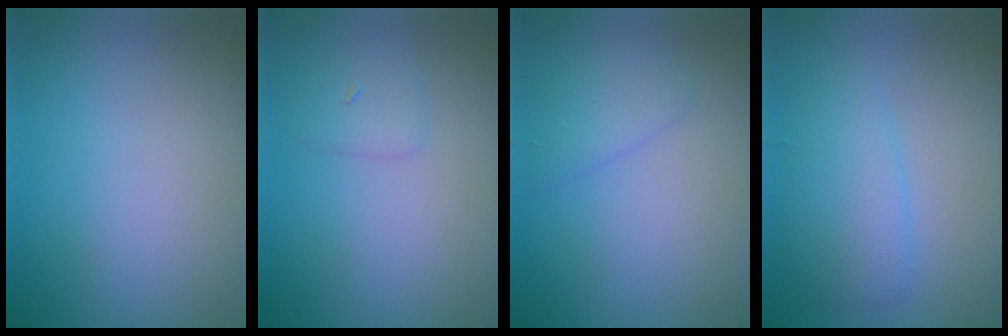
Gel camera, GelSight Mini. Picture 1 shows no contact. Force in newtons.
{"total": 1.4, "press": 1.4, "slide": 0.1}
{"total": 1.9, "press": 1.9, "slide": 0.1}
{"total": 3.0, "press": 3.0, "slide": 0.1}